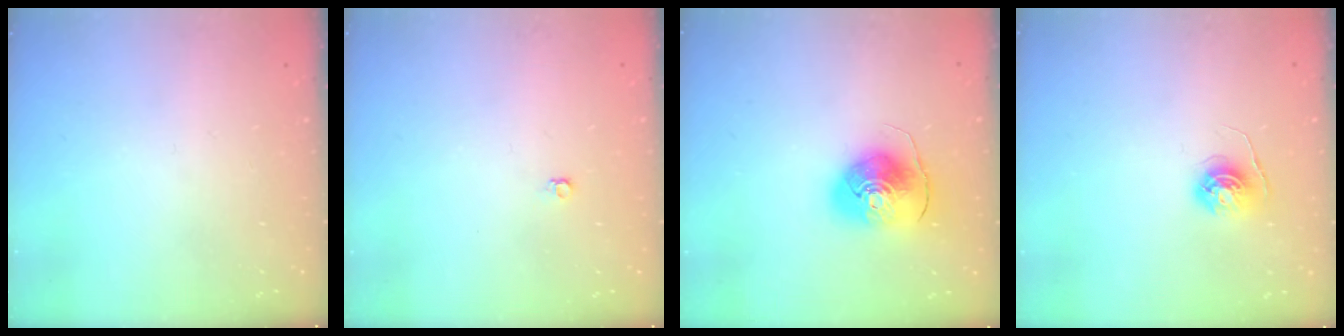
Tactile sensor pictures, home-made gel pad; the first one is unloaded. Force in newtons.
{"total": 3.6, "press": 3.5, "slide": 0.6}
{"total": 10.2, "press": 10.1, "slide": 1.5}
{"total": 5.6, "press": 5.5, "slide": 0.6}